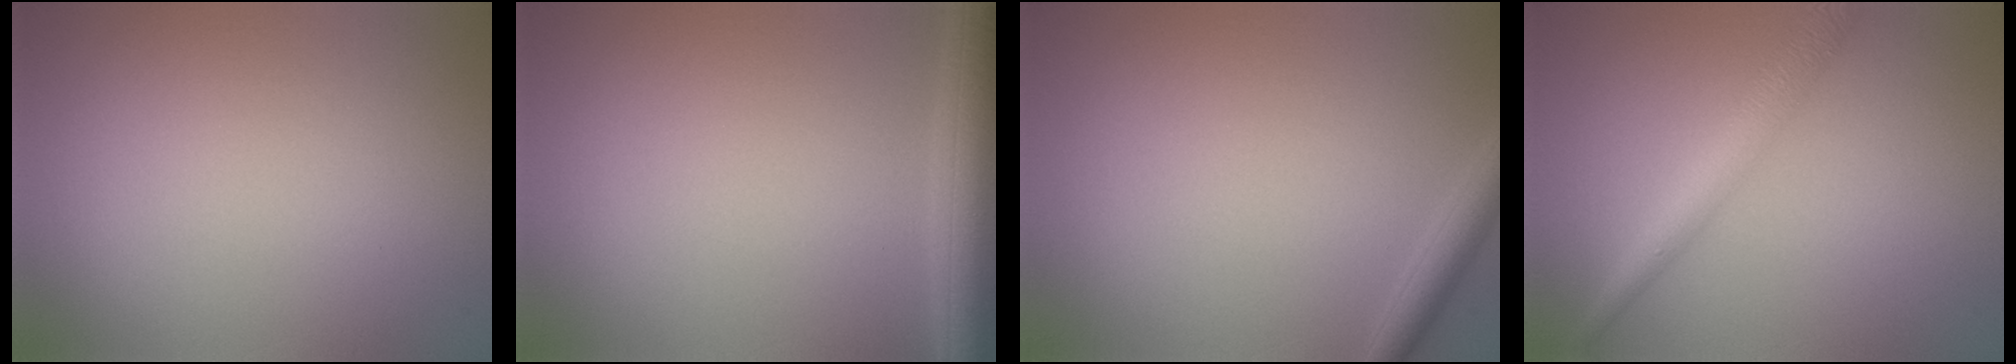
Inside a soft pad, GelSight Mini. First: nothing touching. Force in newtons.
{"total": 4.9, "press": 4.9, "slide": 0.2}
{"total": 2.1, "press": 2.0, "slide": 0.2}
{"total": 3.5, "press": 3.5, "slide": 0.1}